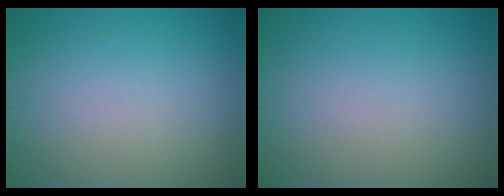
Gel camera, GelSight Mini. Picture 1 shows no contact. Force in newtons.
{"total": 0.0}